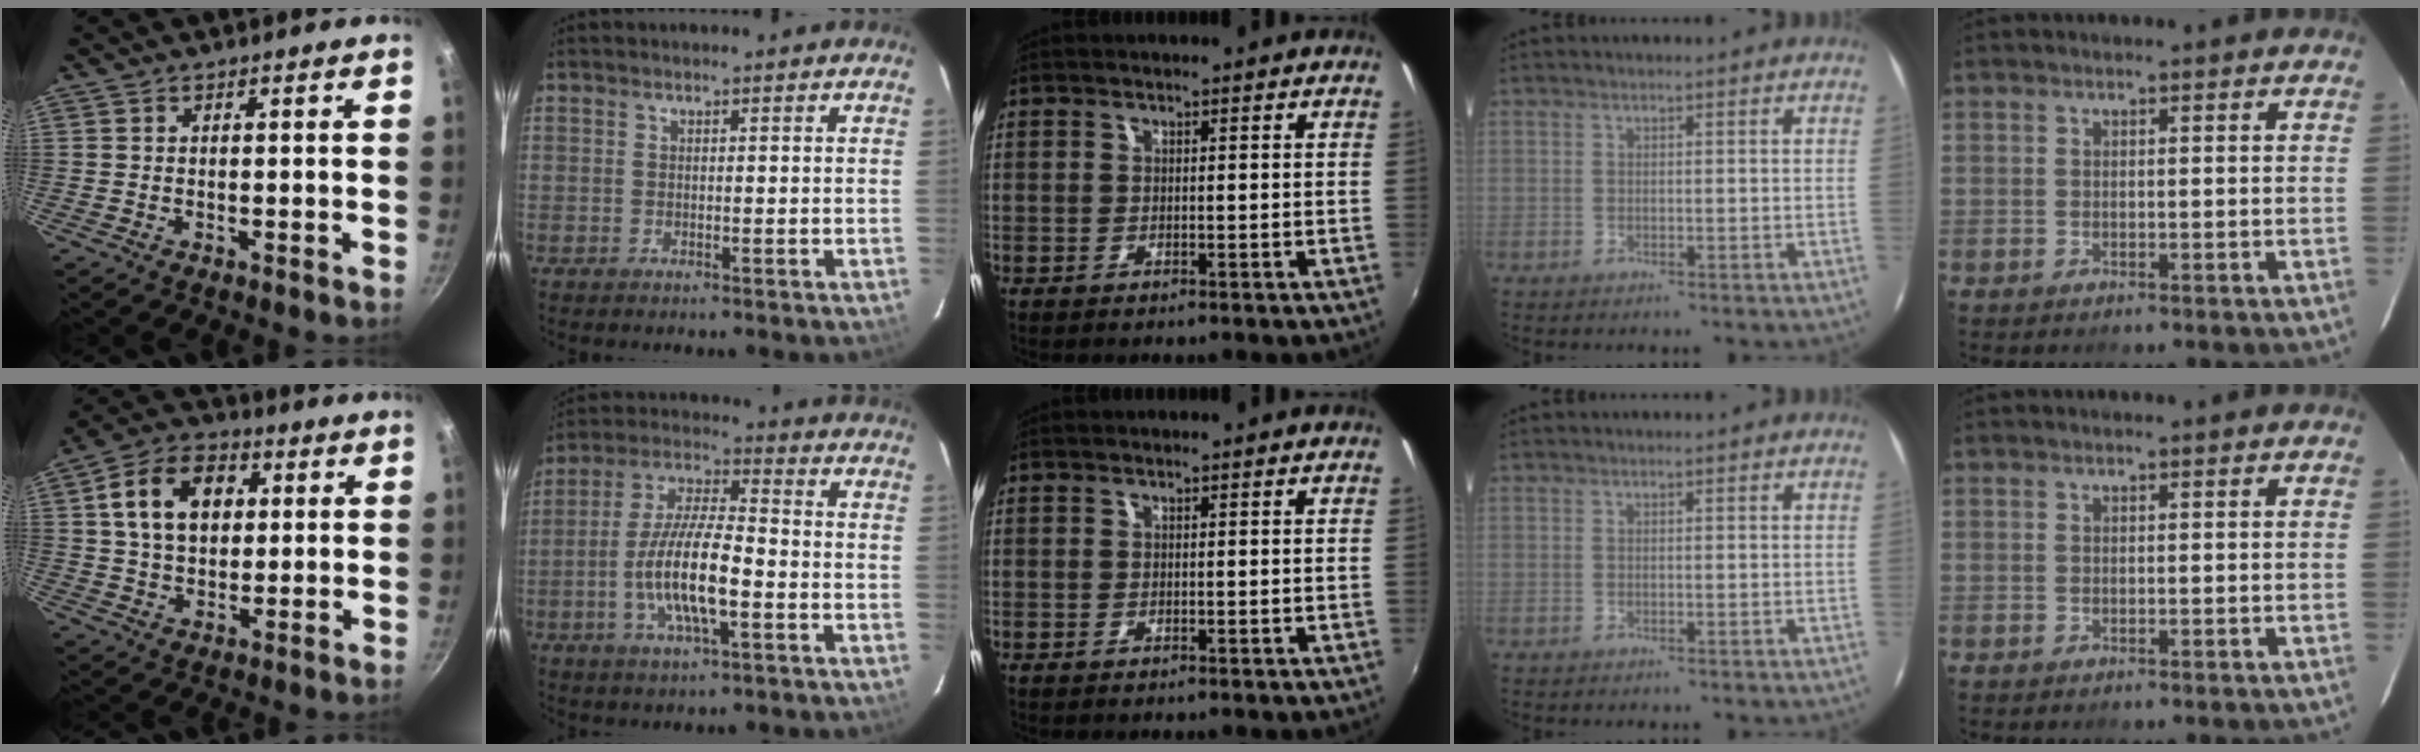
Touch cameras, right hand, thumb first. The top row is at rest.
{"thumb": {"total": 13.3, "force": [3.0, 9.4, 8.9], "torque": [-0.129, 0.013, 0.041]}, "index": {"total": 12.9, "force": [-4.0, 3.2, 11.8], "torque": [-0.239, -0.002, -0.076]}}